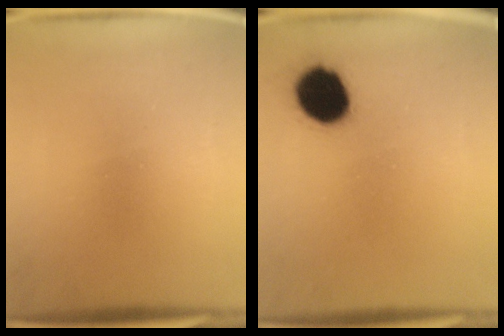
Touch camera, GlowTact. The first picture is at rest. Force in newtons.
{"total": 11.3}